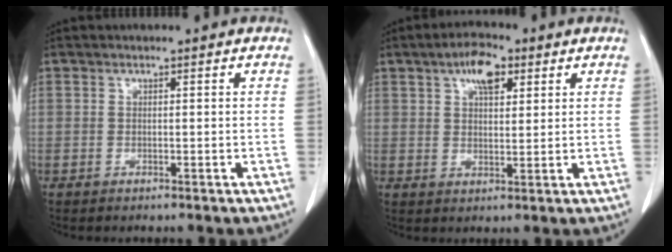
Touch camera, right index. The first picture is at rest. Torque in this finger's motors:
{"motor_torque": [0.12, 0.15, 0.08, 0.08]}